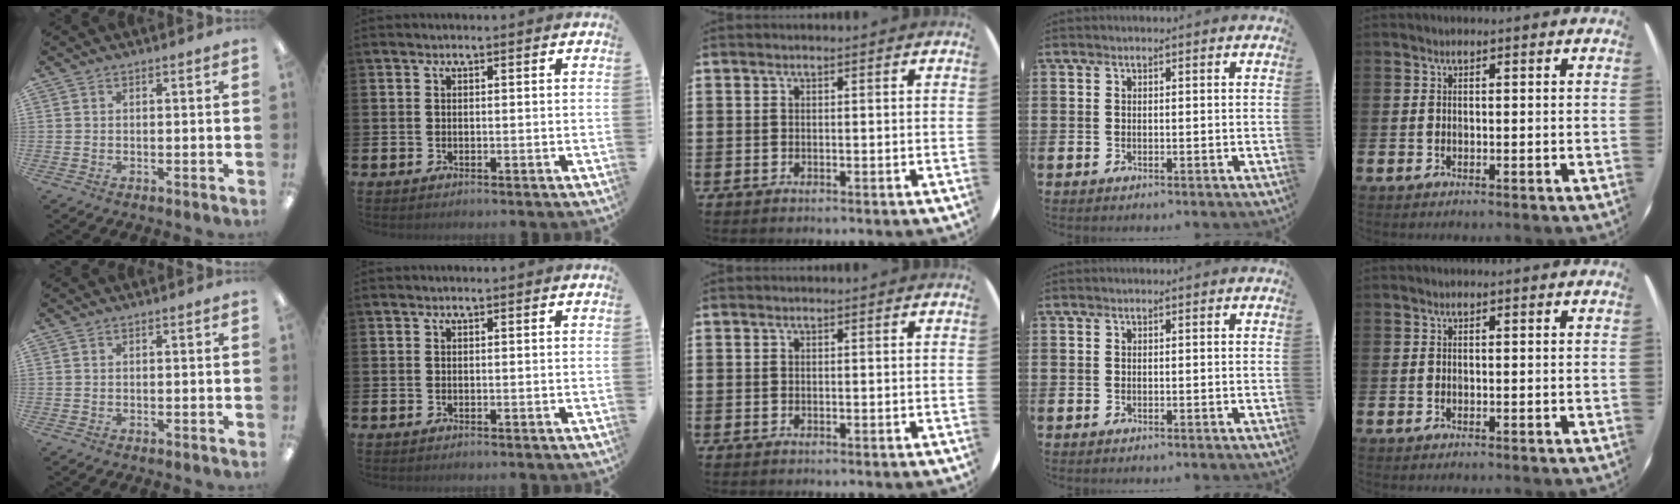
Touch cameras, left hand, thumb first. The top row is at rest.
{}